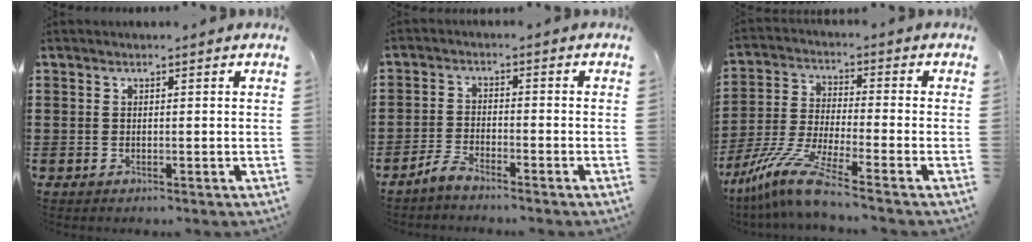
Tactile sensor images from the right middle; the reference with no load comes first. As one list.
[{"total": 3.0, "force": [-2.8, 0.4, 1.1], "torque": [-0.035, 0.003, -0.060]}, {"total": 9.2, "force": [-7.1, 0.4, 5.9], "torque": [-0.146, -0.014, -0.148]}]